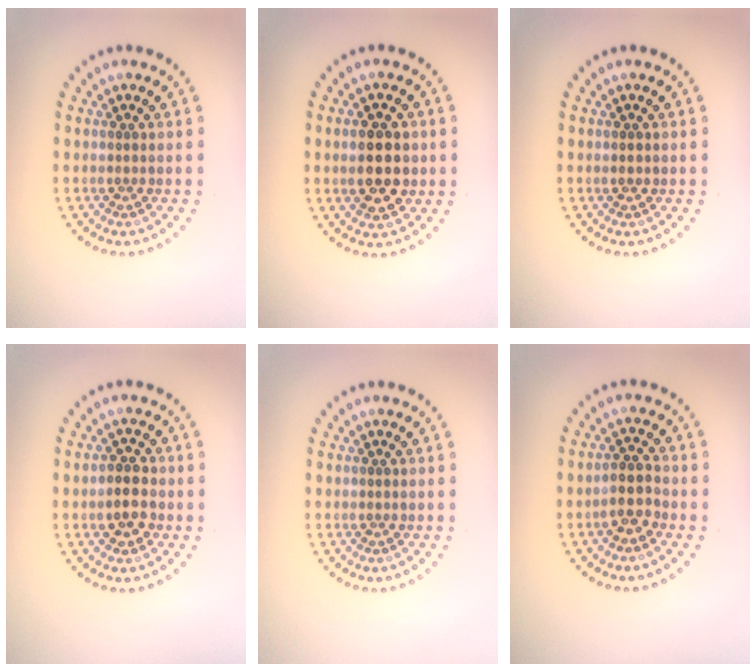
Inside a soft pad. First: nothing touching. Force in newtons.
{"total": 4.5, "press": 4.5, "slide": 0.2}
{"total": 0.9, "press": 0.9, "slide": 0.1}
{"total": 2.7, "press": 2.6, "slide": 0.6}
{"total": 0.0}
{"total": 2.3, "press": 2.1, "slide": 1.0}